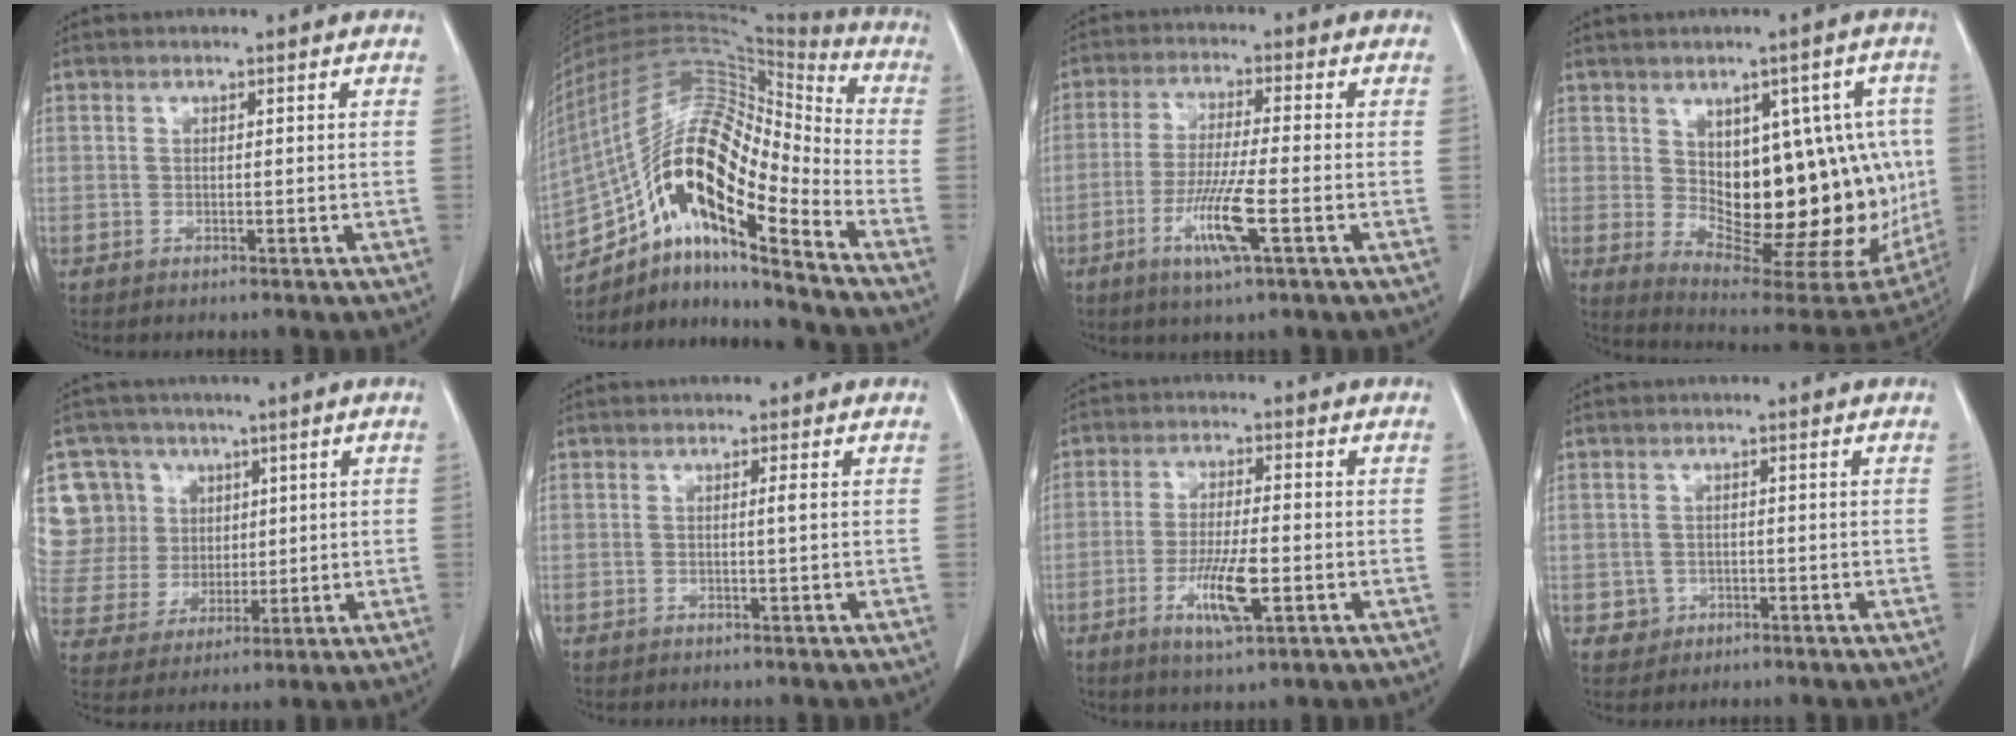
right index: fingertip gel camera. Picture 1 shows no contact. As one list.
[{"total": 20.7, "force": [-10.7, 5.0, 17.0], "torque": [-0.324, 0.029, -0.184]}, {"total": 8.4, "force": [-3.2, 0.1, 7.8], "torque": [-0.152, -0.015, -0.060]}, {"total": 19.6, "force": [1.2, 9.3, 17.2], "torque": [-0.204, 0.011, 0.043]}, {"total": 13.1, "force": [5.6, 11.8, 1.7], "torque": [-0.061, 0.054, 0.125]}, {"total": 0.7, "force": [0.0, -0.2, 0.6], "torque": [-0.008, -0.001, 0.001]}, {"total": 7.8, "force": [-2.7, 1.5, 7.2], "torque": [-0.134, -0.010, -0.043]}, {"total": 2.2, "force": [-0.5, 2.1, 0.2], "torque": [0.004, 0.008, -0.003]}]